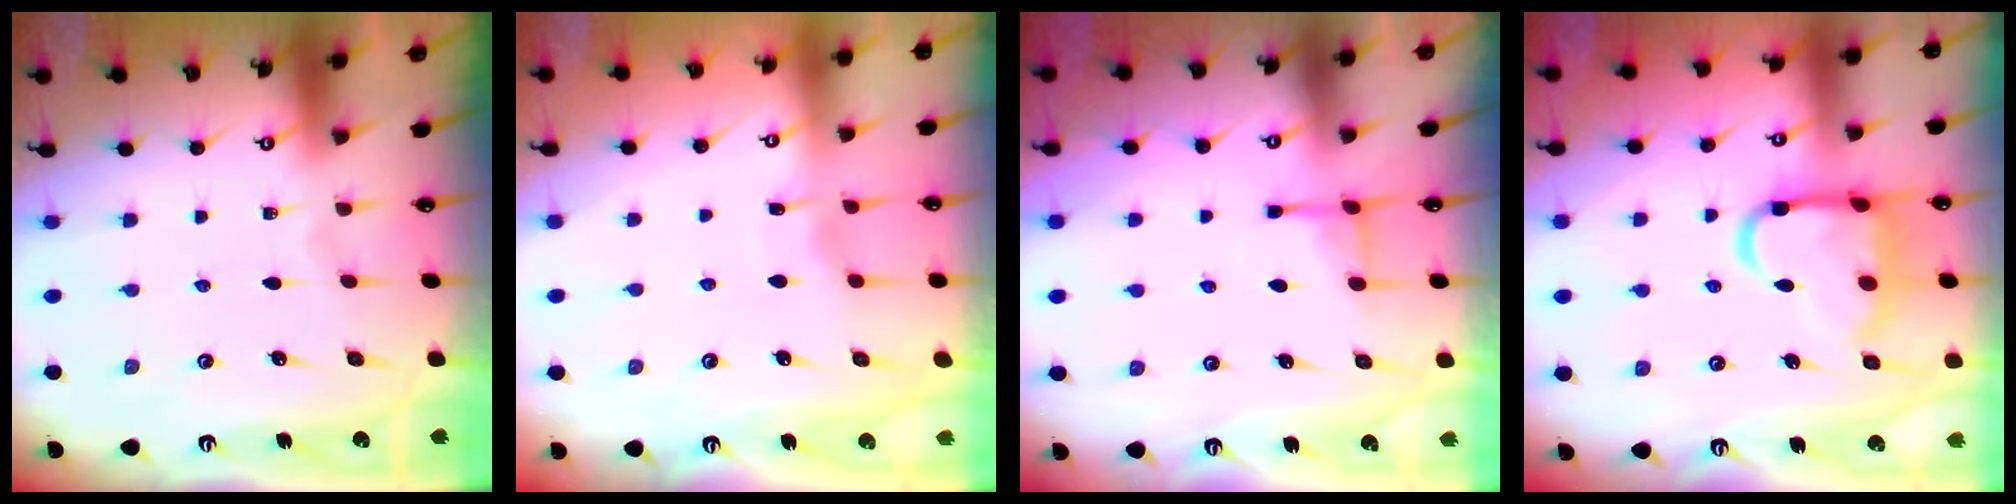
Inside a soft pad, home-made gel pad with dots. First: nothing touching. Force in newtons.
{"total": 3.9, "press": 3.9, "slide": 0.5}
{"total": 4.3, "press": 4.2, "slide": 0.7}
{"total": 15.2, "press": 15.1, "slide": 1.7}